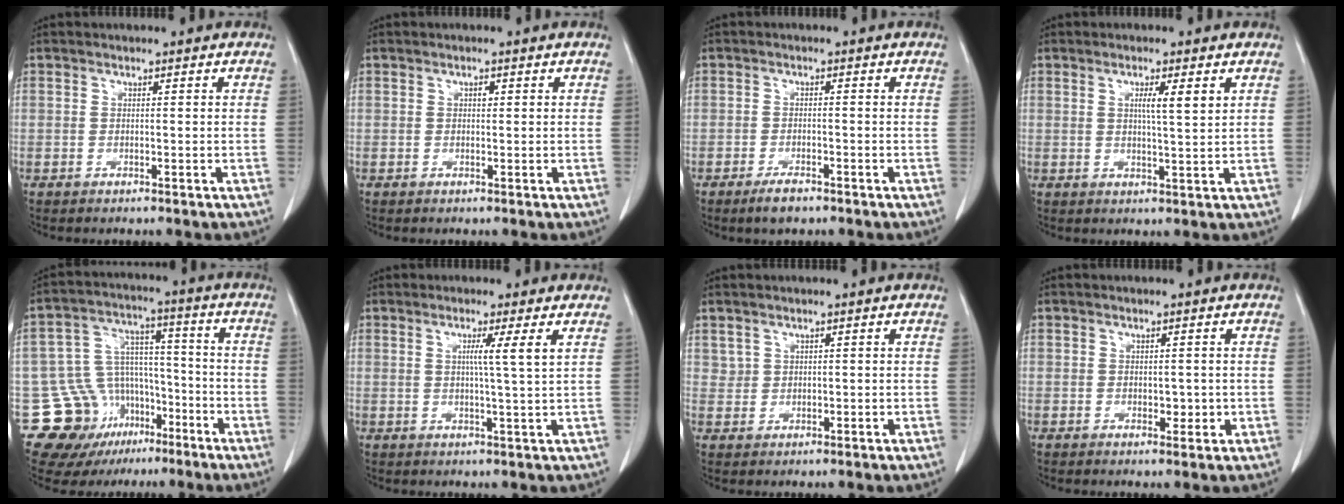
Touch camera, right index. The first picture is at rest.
{"total": 0.7, "force": [0.3, 0.4, 0.5], "torque": [-0.012, 0.000, 0.005]}
{"total": 2.9, "force": [-2.1, 0.9, 1.7], "torque": [-0.038, -0.002, -0.033]}
{"total": 3.8, "force": [1.4, 0.0, 3.6], "torque": [-0.061, -0.001, 0.022]}
{"total": 15.2, "force": [-8.3, 11.8, 4.8], "torque": [-0.090, 0.070, -0.119]}
{"total": 4.0, "force": [1.3, -1.1, 3.6], "torque": [-0.064, -0.007, 0.021]}
{"total": 1.5, "force": [1.1, 1.1, 0.0], "torque": [0.015, 0.006, 0.018]}
{"total": 1.8, "force": [0.0, 1.2, 1.3], "torque": [-0.010, 0.001, 0.006]}